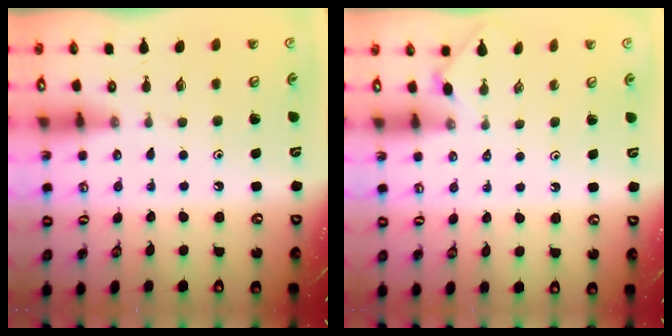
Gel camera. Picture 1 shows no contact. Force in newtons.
{"total": 1.4, "press": 1.4, "slide": 0.4}